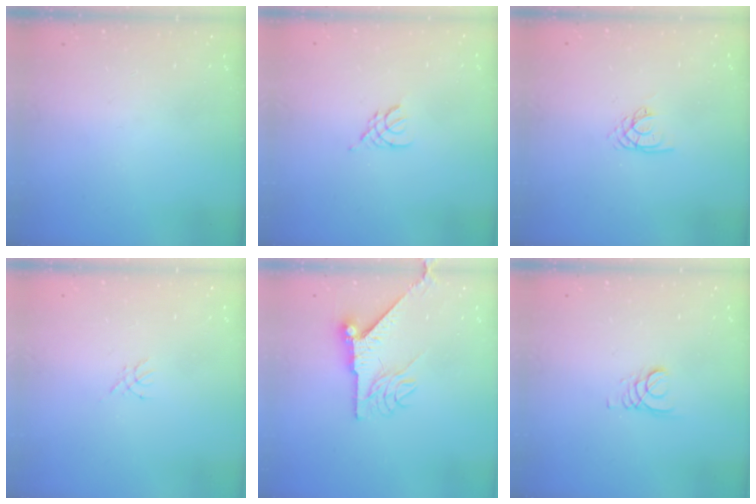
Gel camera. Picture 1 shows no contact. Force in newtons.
{"total": 2.9, "press": 2.8, "slide": 0.6}
{"total": 2.2, "press": 2.2, "slide": 0.2}
{"total": 1.4, "press": 1.4, "slide": 0.3}
{"total": 9.0, "press": 9.0, "slide": 0.6}
{"total": 2.4, "press": 2.4, "slide": 0.2}